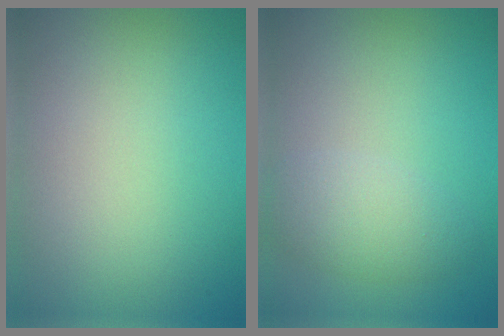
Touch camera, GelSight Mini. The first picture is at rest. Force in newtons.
{"total": 2.9, "press": 2.9, "slide": 0.1}